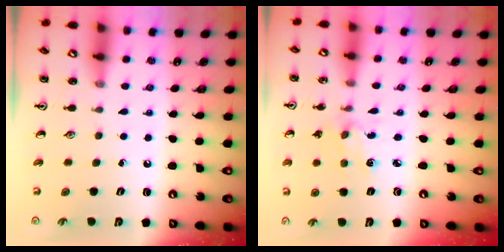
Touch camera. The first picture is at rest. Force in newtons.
{"total": 2.3, "press": 2.2, "slide": 0.5}